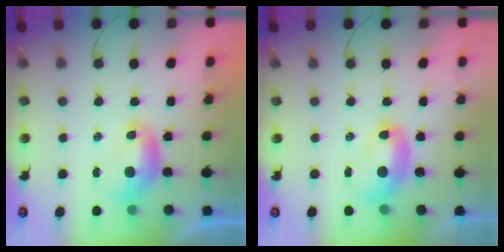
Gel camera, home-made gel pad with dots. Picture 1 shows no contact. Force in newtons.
{"total": 2.7, "press": 2.7, "slide": 0.1}